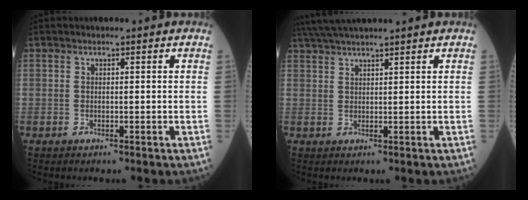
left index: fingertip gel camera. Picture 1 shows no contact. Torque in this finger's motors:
{"motor_torque": [0.25, -0.32, 0.14, 0.10]}